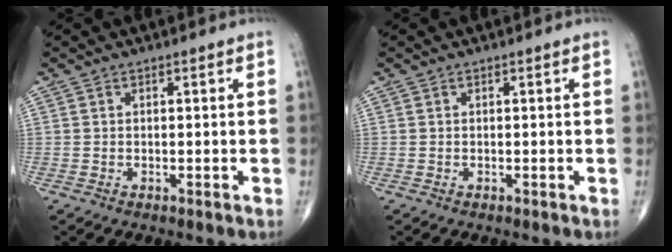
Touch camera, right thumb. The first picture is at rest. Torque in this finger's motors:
{"motor_torque": [-0.01, 0.01, -0.04, 0.04, 0.01]}